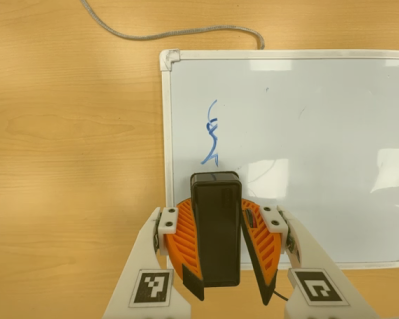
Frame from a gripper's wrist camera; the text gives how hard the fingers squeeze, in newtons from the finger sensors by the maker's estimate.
{"total": 9.8, "left": 9.7, "right": 9.8}